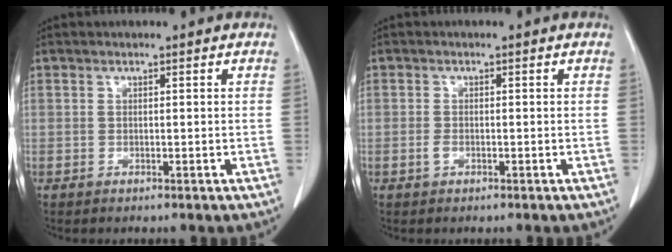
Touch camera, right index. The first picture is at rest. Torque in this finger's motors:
{"motor_torque": [0.00, -0.06, -0.06, 0.00]}